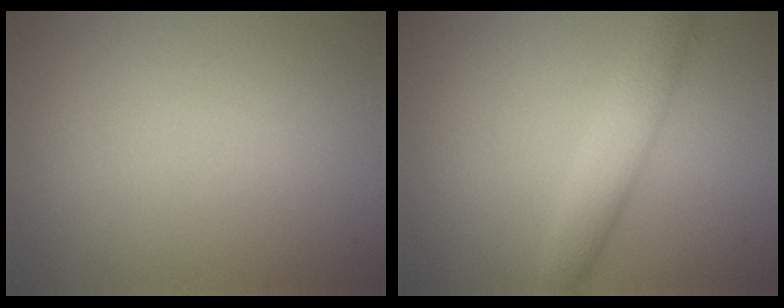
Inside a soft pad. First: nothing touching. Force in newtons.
{"total": 3.2, "press": 3.2, "slide": 0.1}